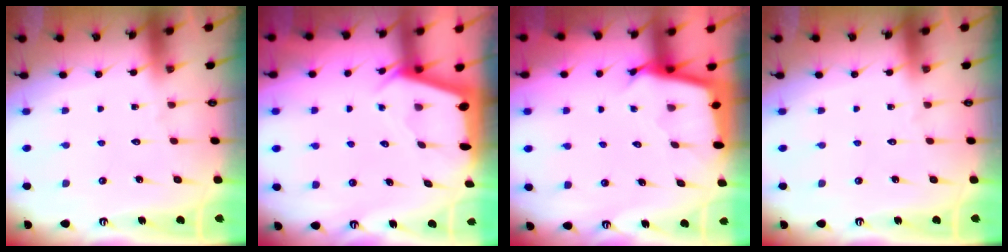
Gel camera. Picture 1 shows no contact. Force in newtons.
{"total": 2.4, "press": 2.4, "slide": 0.3}
{"total": 2.5, "press": 2.5, "slide": 0.1}
{"total": 0.0}